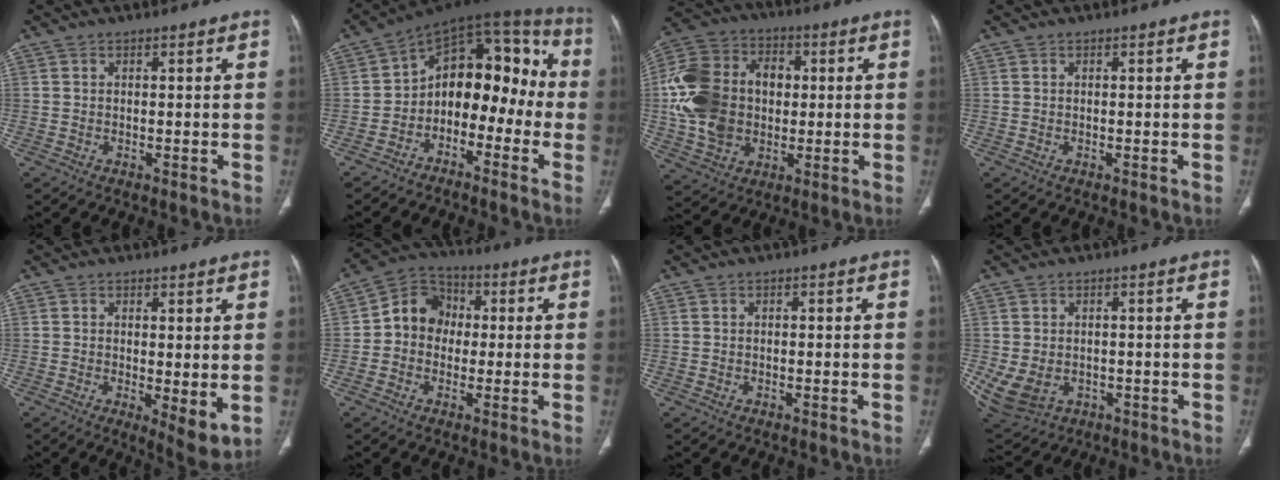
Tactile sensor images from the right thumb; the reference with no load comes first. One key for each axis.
{"total": 15.7, "fx": -3.4, "fy": 10.5, "fz": 11.2, "tx": -0.103, "ty": 0.089, "tz": -0.065}
{"total": 19.8, "fx": 0.4, "fy": 15.1, "fz": 12.8, "tx": -0.239, "ty": 0.027, "tz": 0.012}
{"total": 0.0}
{"total": 5.8, "fx": -0.1, "fy": 1.9, "fz": 5.4, "tx": -0.084, "ty": -0.021, "tz": 0.001}
{"total": 9.2, "fx": 0.0, "fy": 8.0, "fz": 4.5, "tx": -0.048, "ty": 0.028, "tz": -0.017}
{"total": 0.0}
{"total": 8.2, "fx": -1.7, "fy": 6.3, "fz": 5.0, "tx": -0.104, "ty": -0.001, "tz": -0.008}